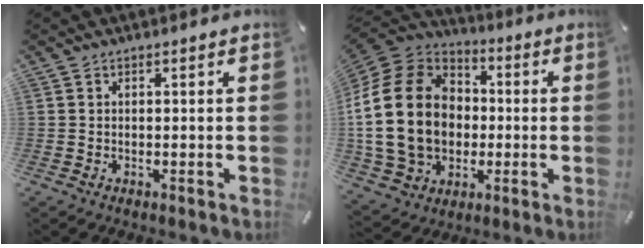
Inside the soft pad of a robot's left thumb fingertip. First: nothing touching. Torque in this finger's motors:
{"motor_torque": [1.90, 3.10, 1.96, -0.81, 1.05]}